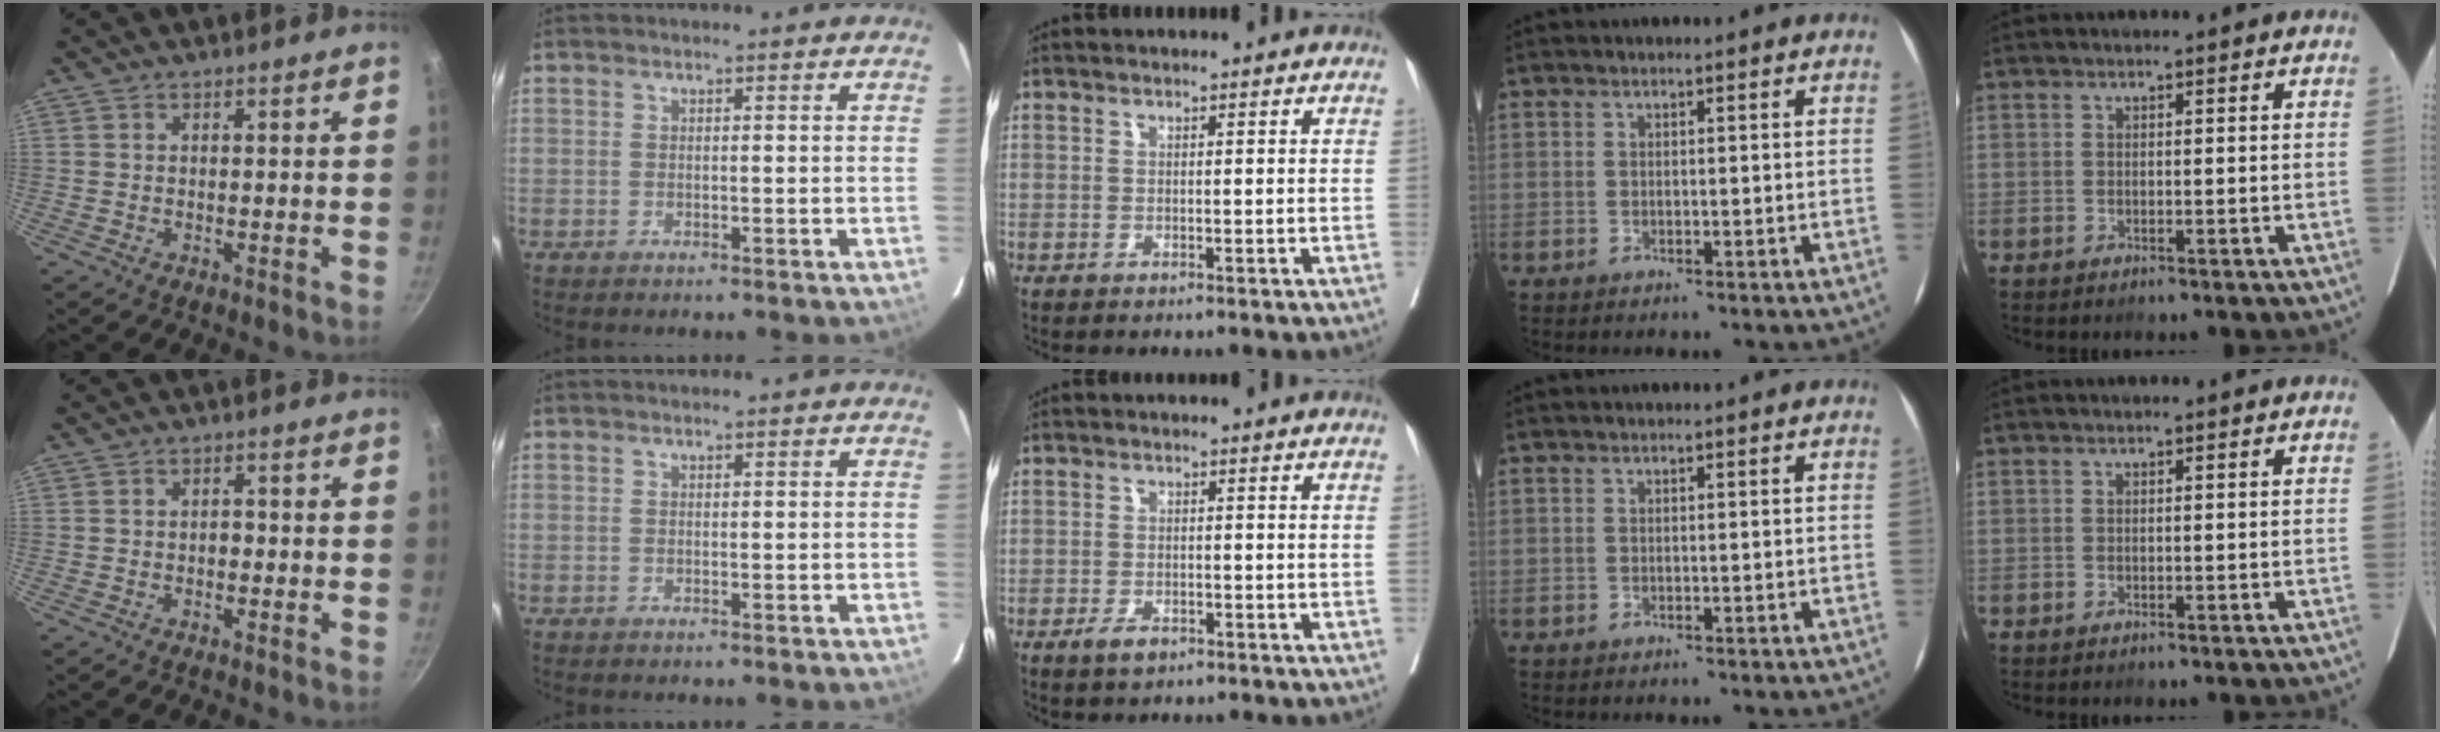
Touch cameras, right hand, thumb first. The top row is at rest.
{"thumb": {"total": 1.3, "force": [-0.4, 0.9, 0.8], "torque": [-0.006, 0.004, -0.009]}, "middle": {"total": 2.4, "force": [-1.5, 1.1, 1.6], "torque": [-0.029, 0.000, -0.021]}}